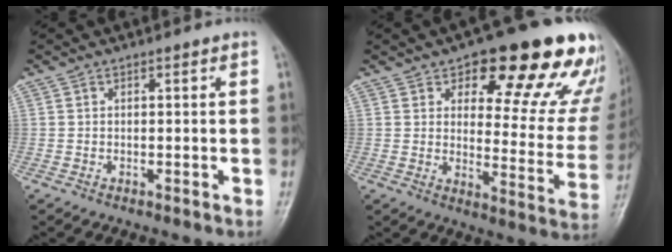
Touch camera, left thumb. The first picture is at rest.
{"total": 21.9, "force": [13.3, 8.3, 15.3], "torque": [-0.141, -0.066, 0.170]}